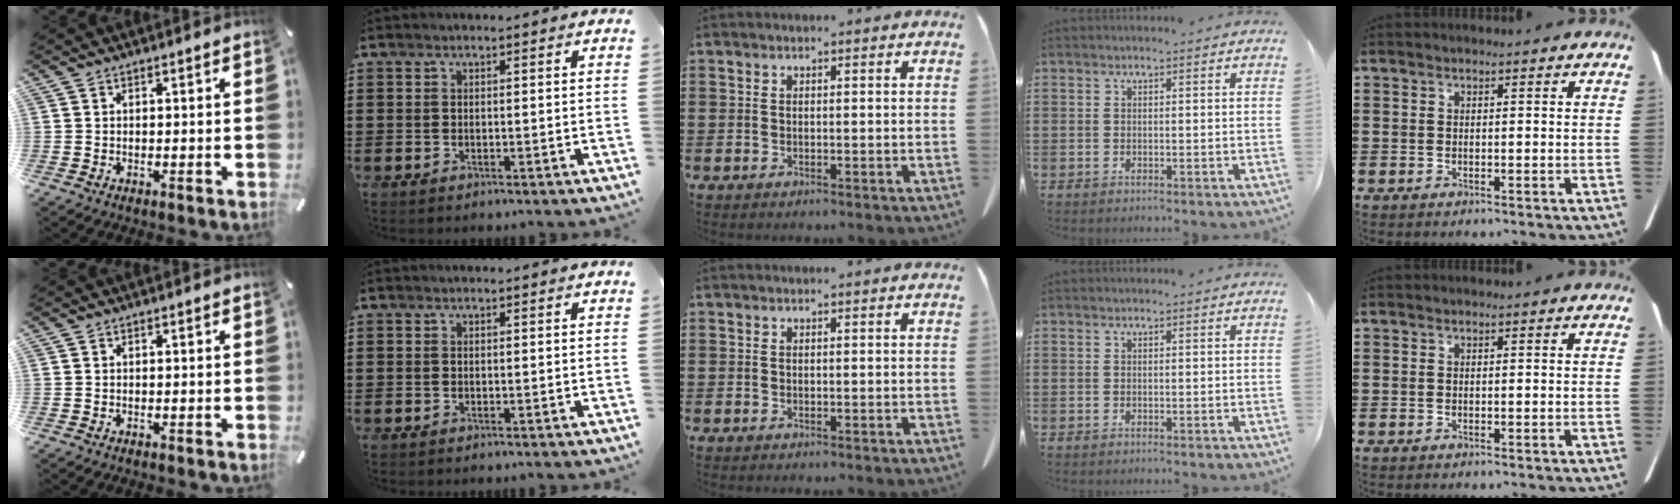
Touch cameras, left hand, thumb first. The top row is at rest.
{}